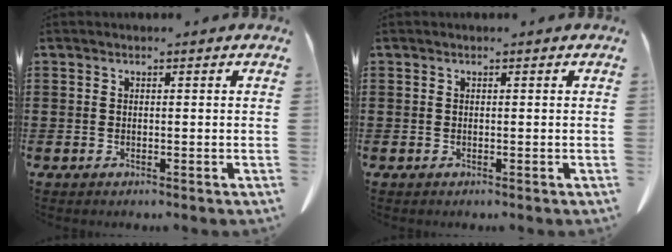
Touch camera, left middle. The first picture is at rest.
{"total": 0.0}